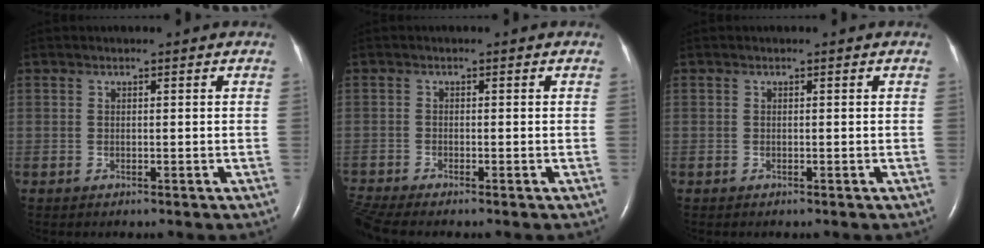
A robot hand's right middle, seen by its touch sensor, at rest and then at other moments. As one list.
[{"total": 2.9, "force": [-2.6, -0.5, 1.0], "torque": [-0.031, -0.009, -0.054]}, {"total": 0.0}]